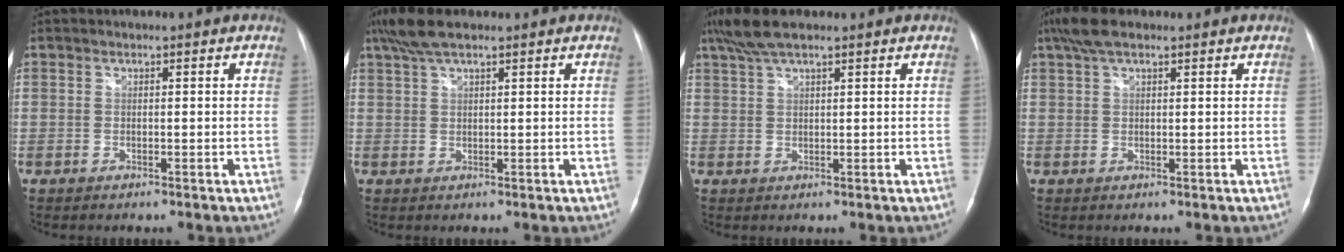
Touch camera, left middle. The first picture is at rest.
{"total": 5.6, "force": [4.2, 1.2, 3.6], "torque": [-0.080, 0.023, 0.081]}
{"total": 6.1, "force": [4.6, 1.1, 3.8], "torque": [-0.082, 0.024, 0.088]}
{"total": 4.9, "force": [3.5, 1.5, 3.1], "torque": [-0.073, 0.025, 0.066]}